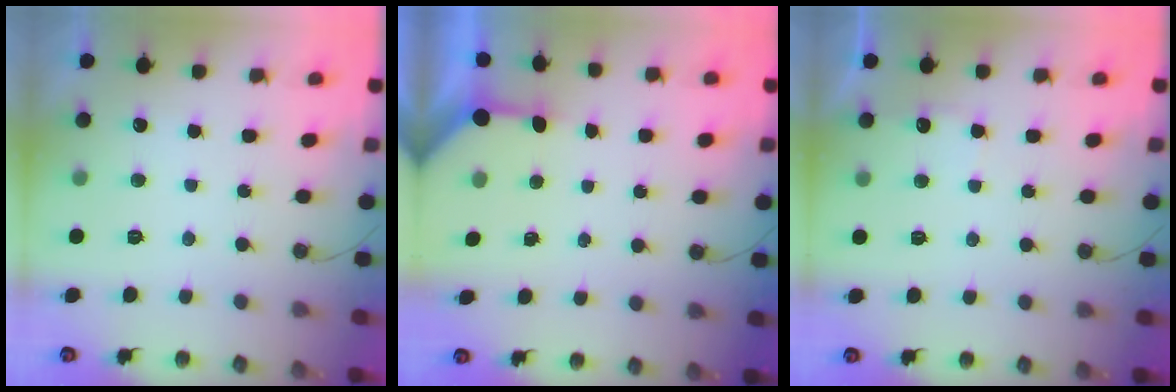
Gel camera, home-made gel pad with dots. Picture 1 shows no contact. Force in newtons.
{"total": 3.2, "press": 3.2, "slide": 0.3}
{"total": 3.1, "press": 3.1, "slide": 0.4}